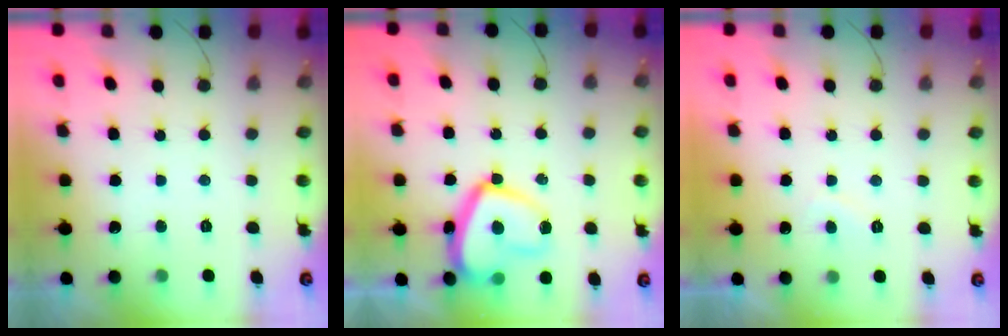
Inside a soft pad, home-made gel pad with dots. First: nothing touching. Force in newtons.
{"total": 15.2, "press": 15.1, "slide": 1.5}
{"total": 1.3, "press": 1.1, "slide": 0.7}